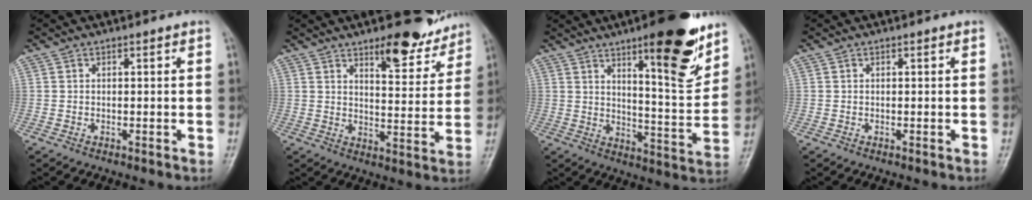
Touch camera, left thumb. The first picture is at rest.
{"total": 10.7, "force": [8.0, 3.9, 6.0], "torque": [-0.051, -0.056, 0.117]}
{"total": 16.2, "force": [9.9, 3.9, 12.1], "torque": [-0.141, -0.065, 0.149]}
{"total": 0.0}